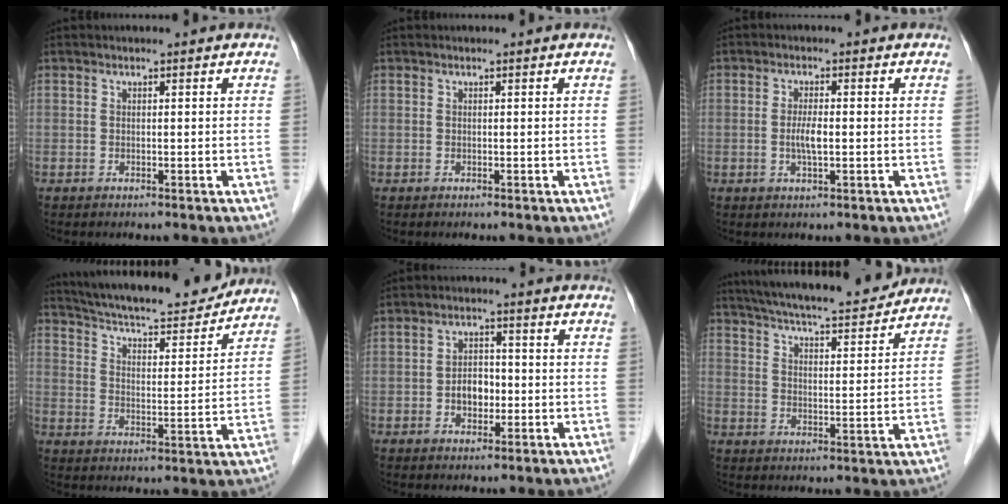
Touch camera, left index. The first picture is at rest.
{"total": 0.0}
{"total": 2.9, "force": [-0.9, 0.6, 2.7], "torque": [-0.057, -0.007, -0.015]}
{"total": 18.5, "force": [16.9, 3.3, 6.7], "torque": [-0.109, -0.002, 0.241]}
{"total": 4.0, "force": [-1.5, 2.7, 2.6], "torque": [-0.047, 0.004, -0.025]}
{"total": 17.0, "force": [15.4, 1.9, 6.9], "torque": [-0.116, 0.007, 0.224]}